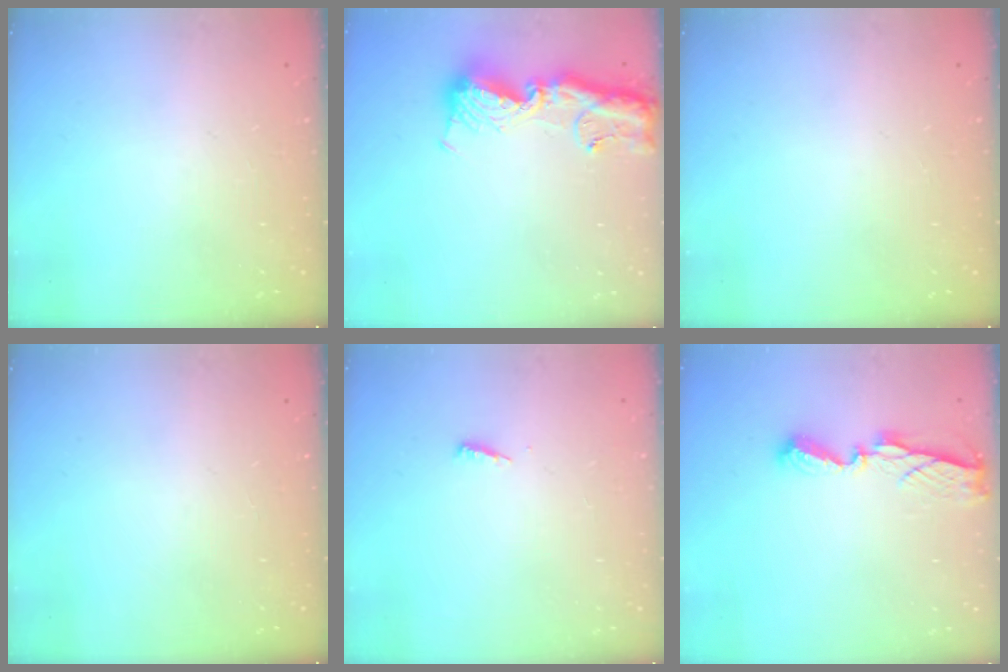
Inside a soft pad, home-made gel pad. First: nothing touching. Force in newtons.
{"total": 15.7, "press": 15.6, "slide": 1.6}
{"total": 0.0}
{"total": 0.0}
{"total": 3.5, "press": 3.4, "slide": 0.3}
{"total": 6.9, "press": 6.9, "slide": 0.6}